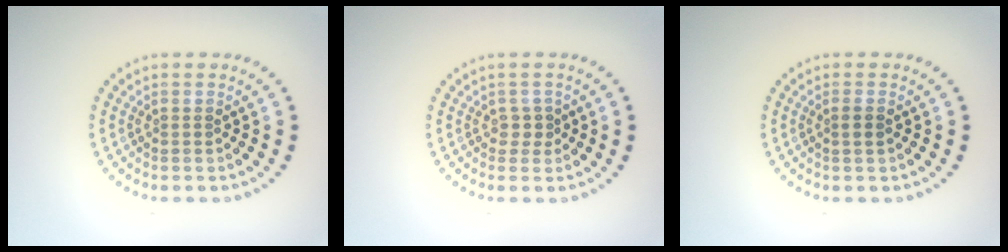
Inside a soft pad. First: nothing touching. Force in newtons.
{"total": 1.1, "press": 0.9, "slide": 0.6}
{"total": 1.0, "press": 1.0, "slide": 0.4}